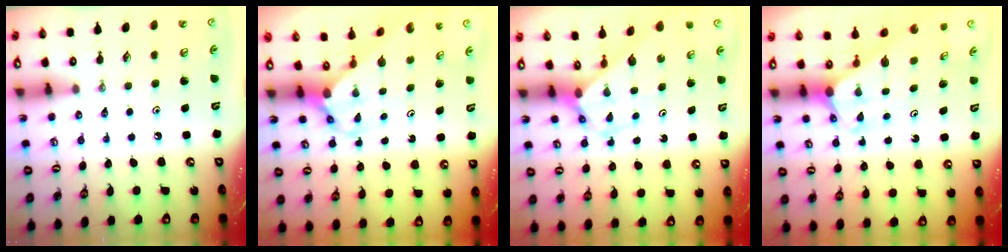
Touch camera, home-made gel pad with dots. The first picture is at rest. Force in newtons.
{"total": 3.7, "press": 3.6, "slide": 0.3}
{"total": 2.9, "press": 2.9, "slide": 0.1}
{"total": 1.8, "press": 1.8, "slide": 0.1}